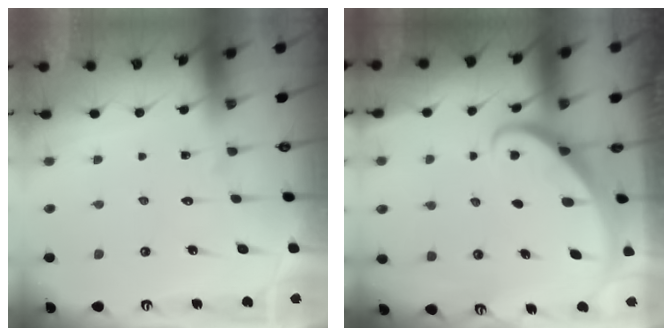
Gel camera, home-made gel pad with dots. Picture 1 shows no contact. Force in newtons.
{"total": 2.5, "press": 2.5, "slide": 0.3}